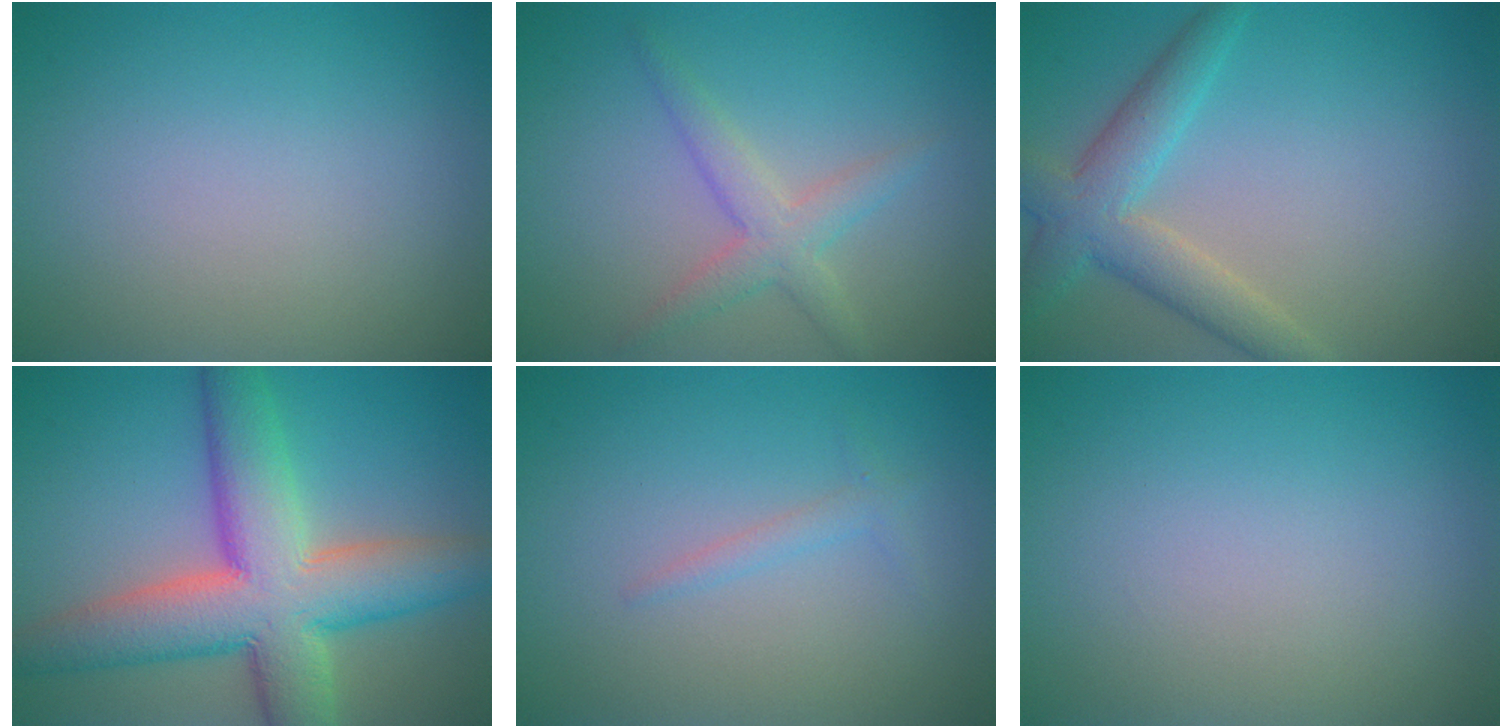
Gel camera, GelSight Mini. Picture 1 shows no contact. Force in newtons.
{"total": 2.8, "press": 2.8, "slide": 0.1}
{"total": 4.5, "press": 4.5, "slide": 0.2}
{"total": 10.8, "press": 10.8, "slide": 0.7}
{"total": 1.0, "press": 1.0, "slide": 0.1}
{"total": 0.0}